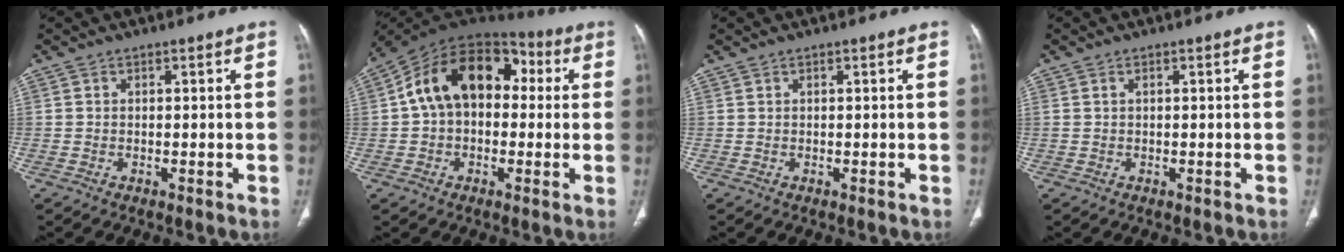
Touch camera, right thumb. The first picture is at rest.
{"total": 17.8, "force": [2.5, 11.9, 13.1], "torque": [-0.186, 0.050, 0.029]}
{"total": 0.0}
{"total": 0.8, "force": [0.3, 0.5, 0.6], "torque": [-0.016, 0.004, 0.007]}